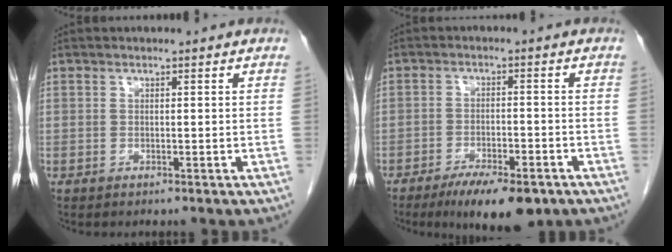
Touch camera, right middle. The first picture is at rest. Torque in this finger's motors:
{"motor_torque": [1.23, -0.91, 0.17, 0.08]}